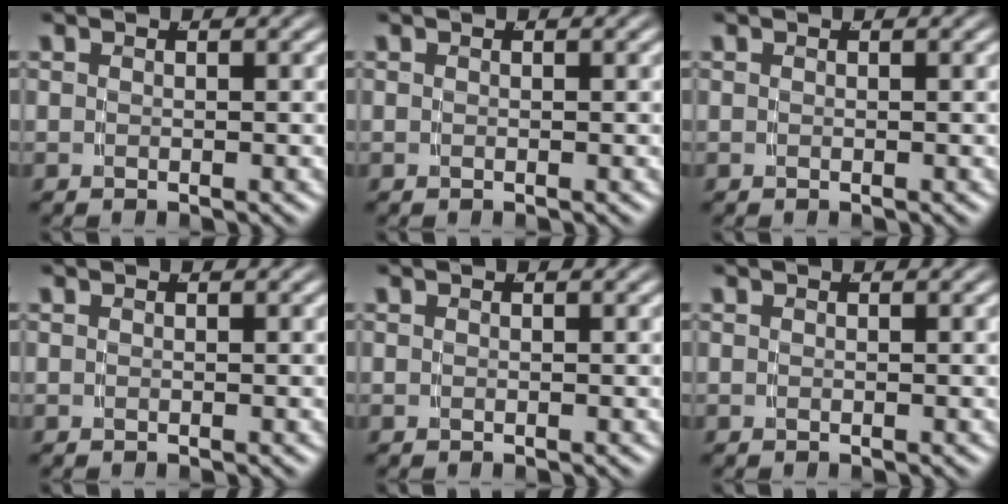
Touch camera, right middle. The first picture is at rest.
{"total": 0.0}
{"total": 0.0}
{"total": 0.0}
{"total": 0.0}
{"total": 0.0}